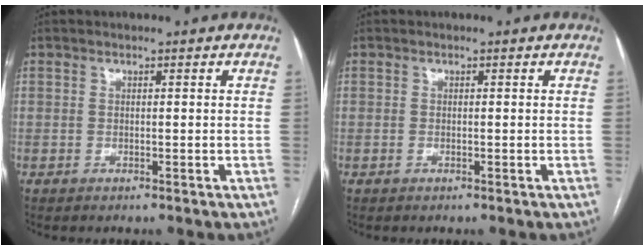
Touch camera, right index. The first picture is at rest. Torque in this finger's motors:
{"motor_torque": [-0.07, -0.04, -0.02, -0.01]}